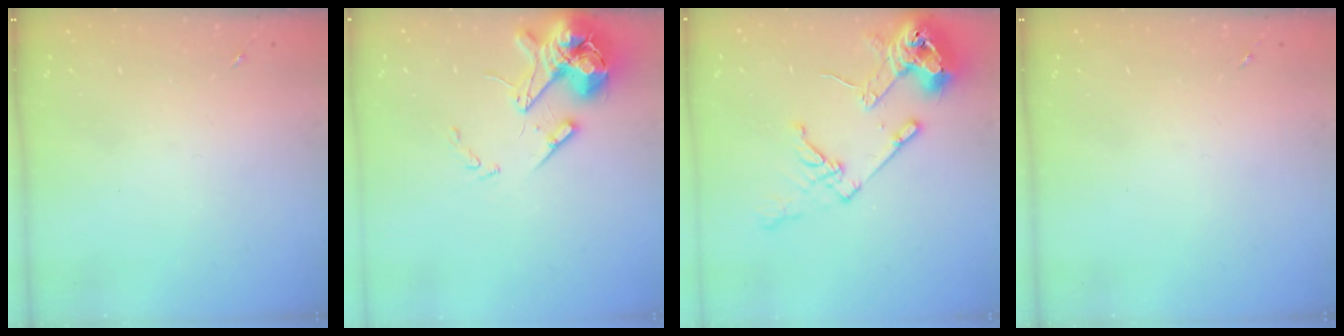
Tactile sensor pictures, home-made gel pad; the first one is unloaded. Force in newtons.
{"total": 13.7, "press": 13.5, "slide": 2.2}
{"total": 17.0, "press": 16.9, "slide": 1.9}
{"total": 0.0}